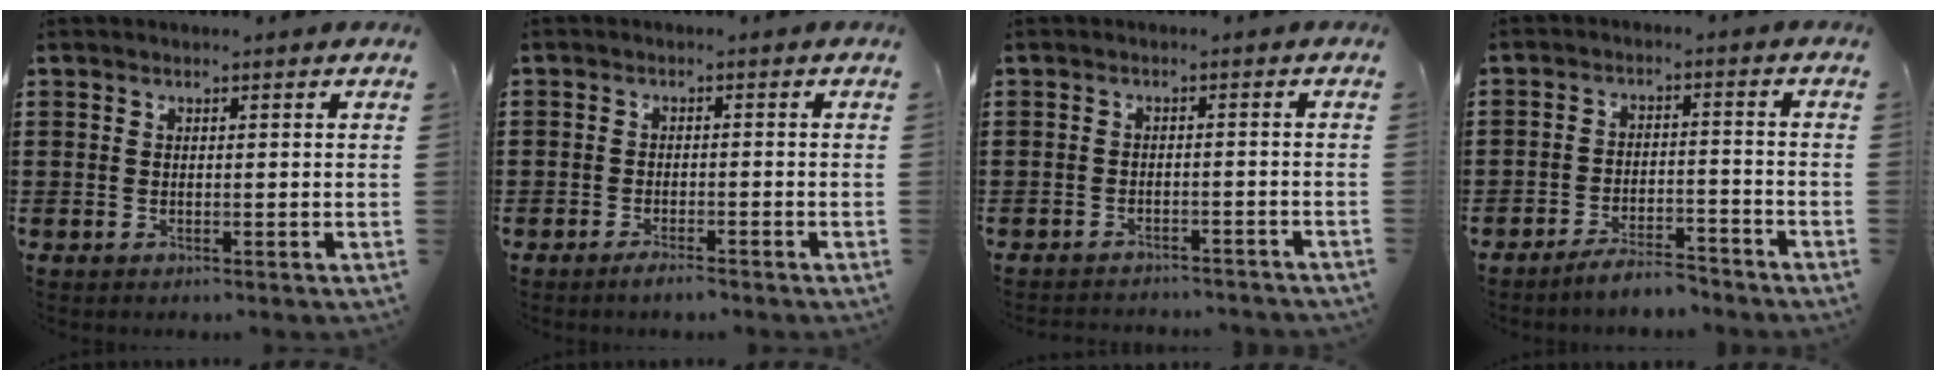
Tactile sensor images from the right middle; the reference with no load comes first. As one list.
[{"total": 1.7, "force": [-1.6, 0.3, 0.4], "torque": [-0.010, 0.001, -0.033]}, {"total": 1.9, "force": [-1.9, 0.0, 0.1], "torque": [-0.007, 0.003, -0.041]}, {"total": 4.7, "force": [-4.6, 0.6, 0.7], "torque": [-0.011, 0.009, -0.093]}]